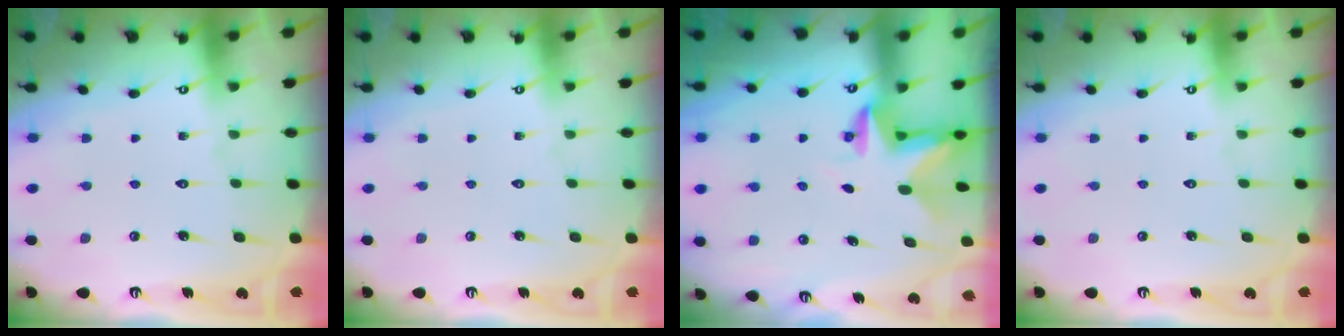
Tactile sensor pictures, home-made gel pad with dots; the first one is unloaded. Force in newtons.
{"total": 0.0}
{"total": 2.8, "press": 2.8, "slide": 0.2}
{"total": 0.0}